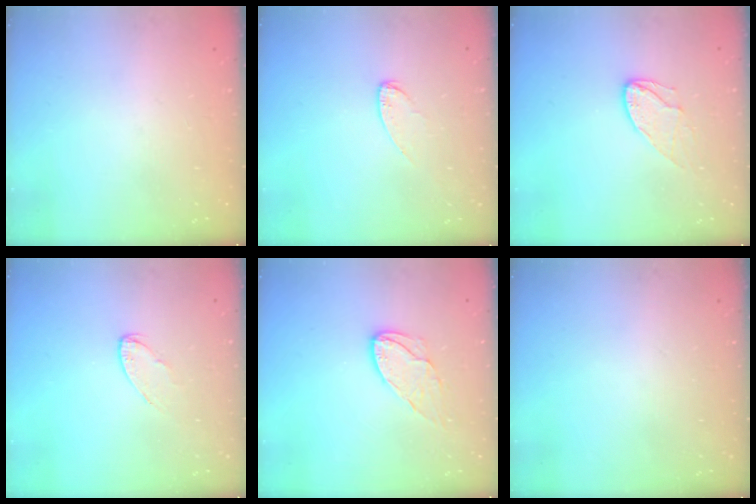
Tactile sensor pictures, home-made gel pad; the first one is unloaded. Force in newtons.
{"total": 7.0, "press": 7.0, "slide": 0.4}
{"total": 7.6, "press": 7.6, "slide": 0.3}
{"total": 4.7, "press": 4.7, "slide": 0.4}
{"total": 8.6, "press": 8.5, "slide": 0.6}
{"total": 0.0}